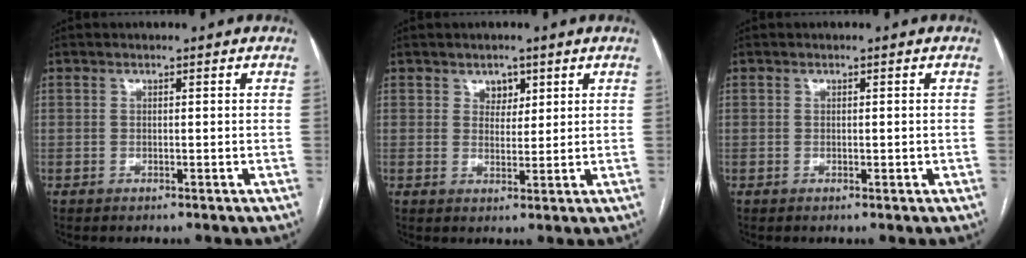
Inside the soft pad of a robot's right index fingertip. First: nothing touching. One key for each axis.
{"total": 2.8, "fx": 1.6, "fy": 1.9, "fz": 1.2, "tx": -0.014, "ty": 0.000, "tz": 0.027}
{"total": 0.7, "fx": -0.1, "fy": 0.3, "fz": 0.6, "tx": -0.010, "ty": -0.001, "tz": 0.001}